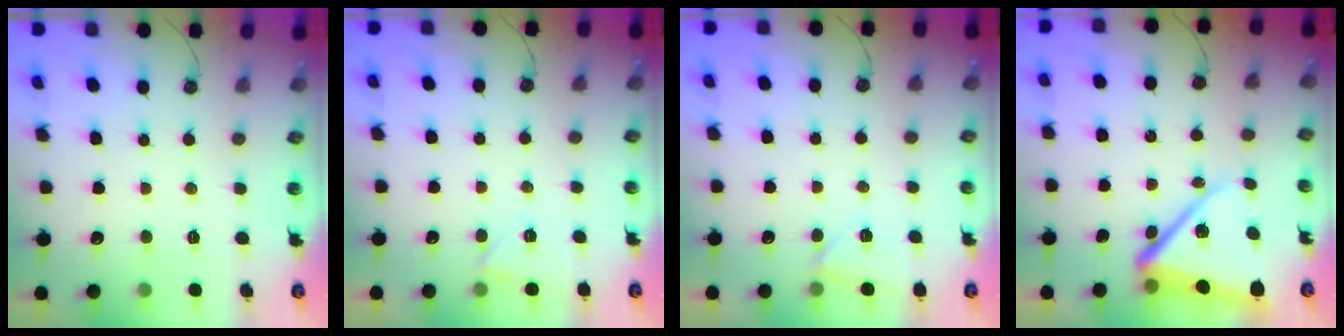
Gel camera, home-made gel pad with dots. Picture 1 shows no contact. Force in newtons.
{"total": 4.4, "press": 3.7, "slide": 2.5}
{"total": 4.1, "press": 3.7, "slide": 1.7}
{"total": 14.9, "press": 14.8, "slide": 1.4}